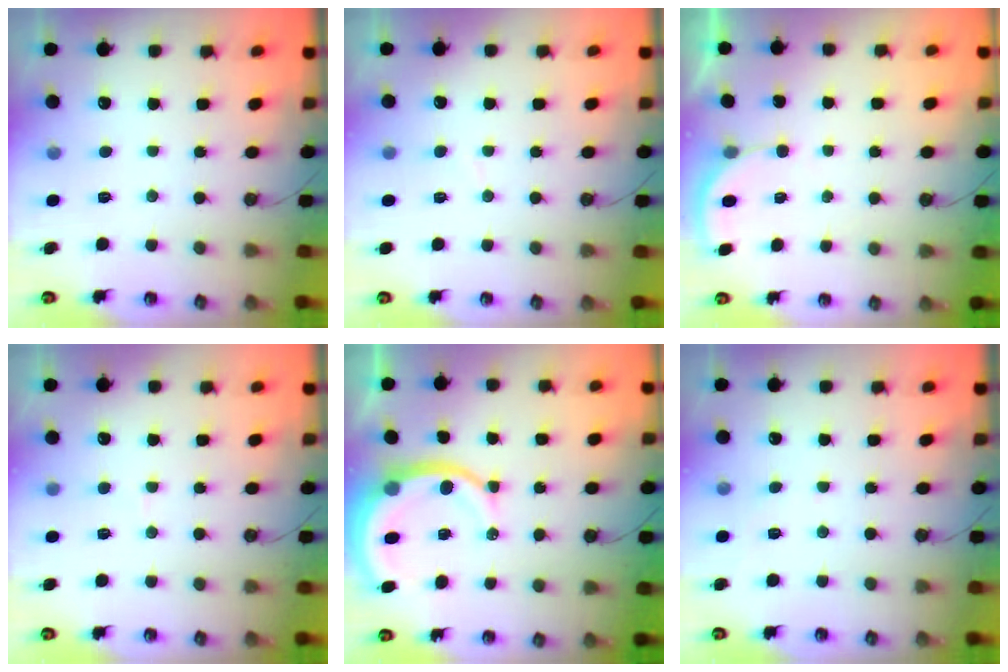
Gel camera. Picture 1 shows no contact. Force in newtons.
{"total": 3.8, "press": 3.8, "slide": 0.4}
{"total": 2.3, "press": 2.3, "slide": 0.2}
{"total": 4.8, "press": 4.8, "slide": 0.4}
{"total": 10.6, "press": 10.5, "slide": 1.2}
{"total": 3.6, "press": 3.6, "slide": 0.5}